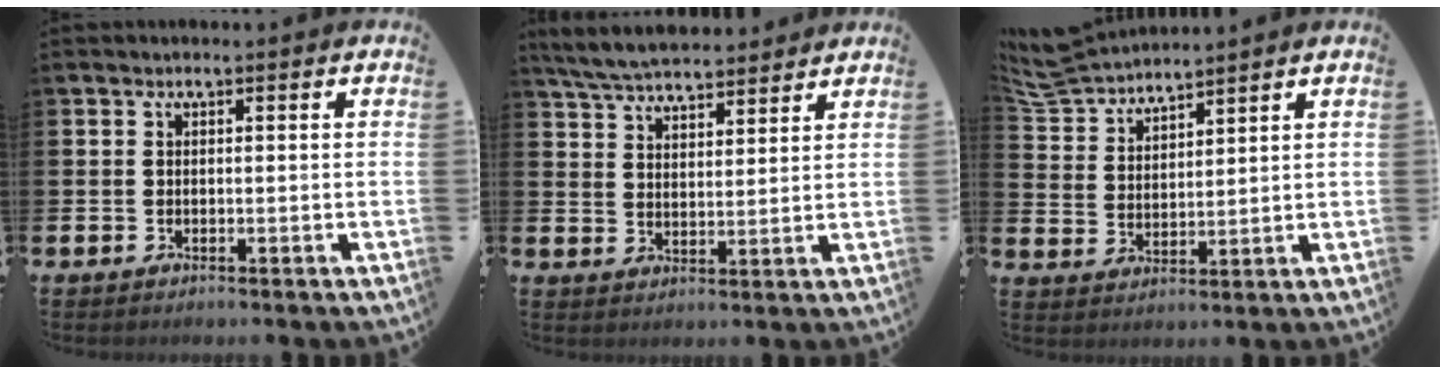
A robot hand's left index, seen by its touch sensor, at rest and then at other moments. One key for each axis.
{"total": 6.2, "fx": 6.1, "fy": 1.0, "fz": 1.2, "tx": -0.048, "ty": -0.027, "tz": 0.111}
{"total": 5.7, "fx": 5.6, "fy": 0.8, "fz": 0.5, "tx": -0.040, "ty": -0.027, "tz": 0.102}